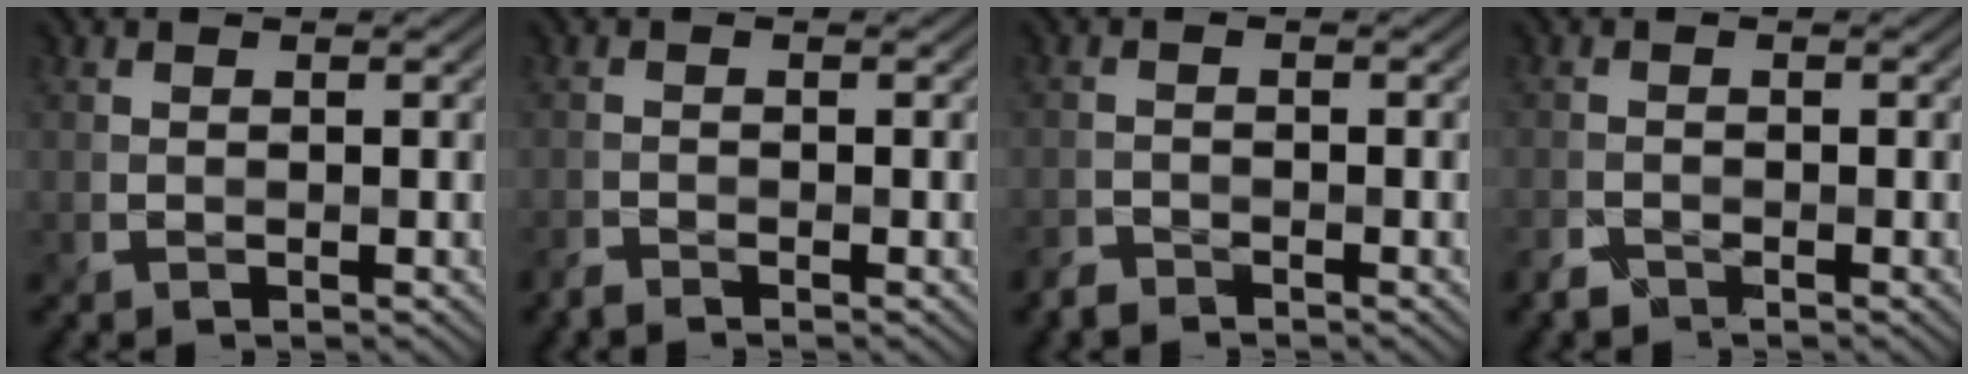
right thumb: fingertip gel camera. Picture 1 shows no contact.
{"total": 1.4, "force": [-1.4, 0.1, 0.2], "torque": [-0.005, -0.006, -0.032]}
{"total": 1.9, "force": [-1.9, 0.3, 0.0], "torque": [-0.001, -0.005, -0.042]}
{"total": 1.8, "force": [-1.7, 0.5, 0.4], "torque": [-0.014, -0.008, -0.034]}